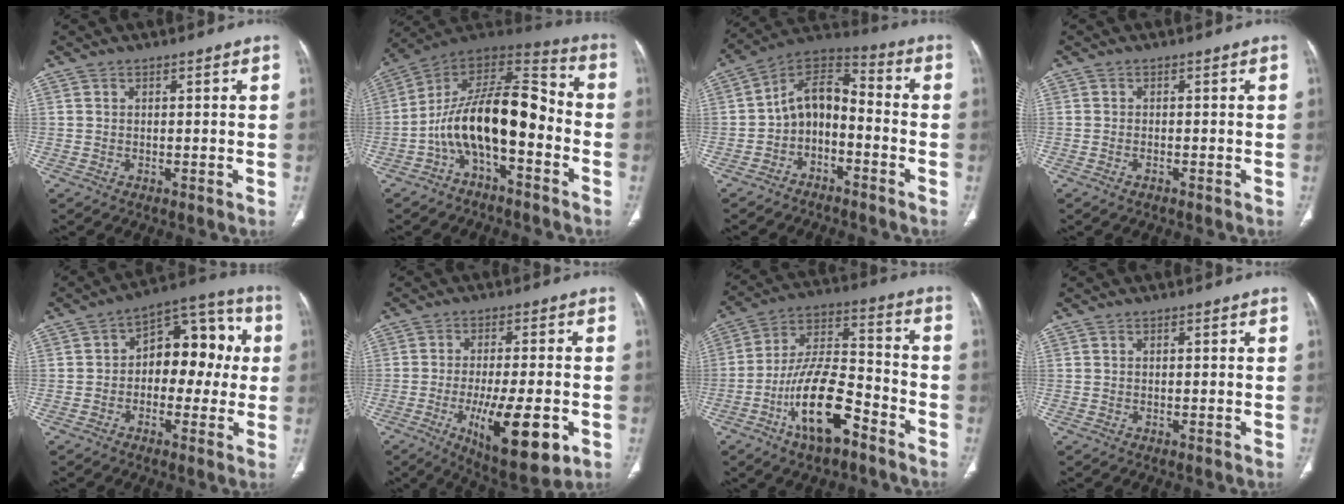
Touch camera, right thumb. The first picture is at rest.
{"total": 17.3, "force": [-4.8, 7.7, 14.7], "torque": [-0.232, 0.089, -0.088]}
{"total": 10.6, "force": [-3.7, 6.9, 7.1], "torque": [-0.104, 0.077, -0.075]}
{"total": 0.9, "force": [-0.6, 0.4, 0.5], "torque": [-0.015, 0.003, -0.011]}
{"total": 14.0, "force": [0.7, 8.8, 10.8], "torque": [-0.095, 0.048, -0.002]}
{"total": 15.7, "force": [-5.2, 5.0, 14.0], "torque": [-0.220, -0.006, -0.069]}
{"total": 16.6, "force": [-8.5, 6.7, 12.5], "torque": [-0.224, 0.063, -0.153]}
{"total": 0.0}